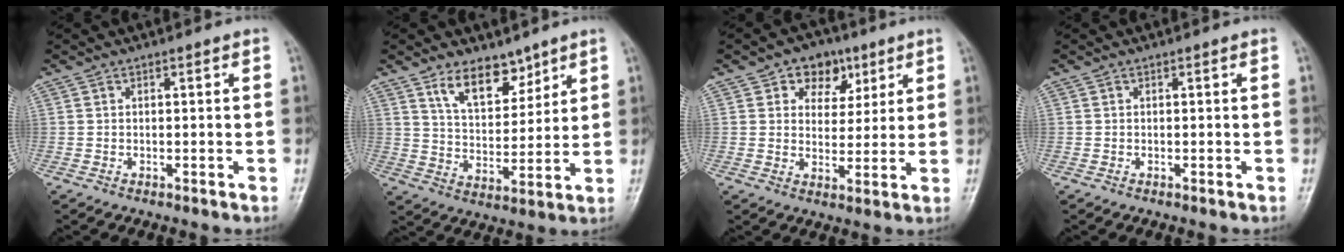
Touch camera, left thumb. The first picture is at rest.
{"total": 9.5, "force": [6.5, 5.0, 4.8], "torque": [-0.045, -0.050, 0.119]}
{"total": 8.1, "force": [4.1, 6.1, 3.4], "torque": [-0.009, -0.011, 0.059]}
{"total": 0.0}